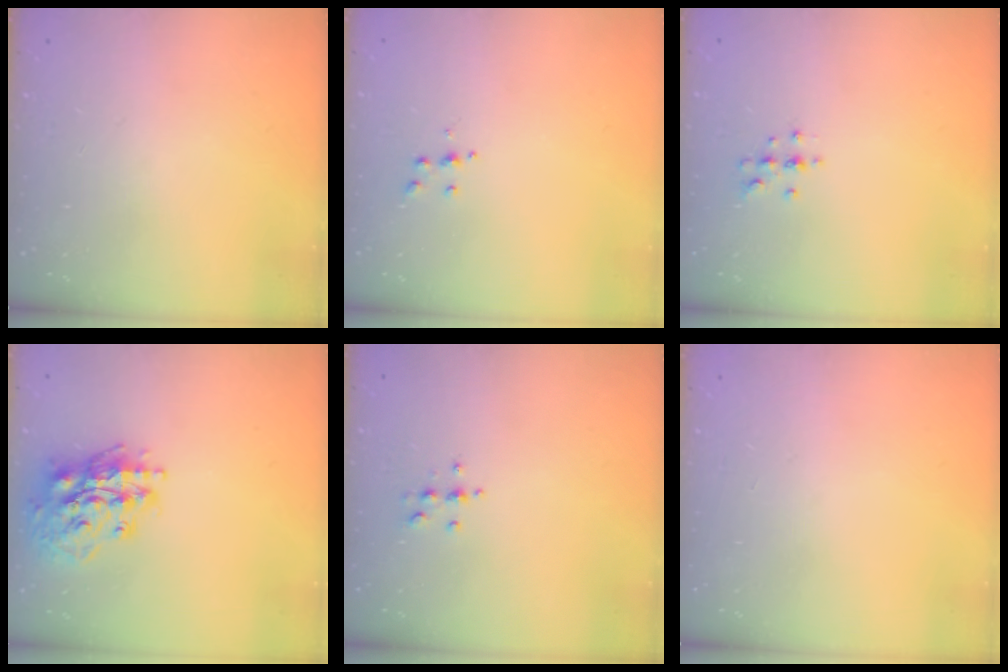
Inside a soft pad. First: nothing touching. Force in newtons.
{"total": 3.9, "press": 3.8, "slide": 0.4}
{"total": 4.3, "press": 4.2, "slide": 1.0}
{"total": 17.4, "press": 17.1, "slide": 2.7}
{"total": 5.4, "press": 5.1, "slide": 1.7}
{"total": 0.0}